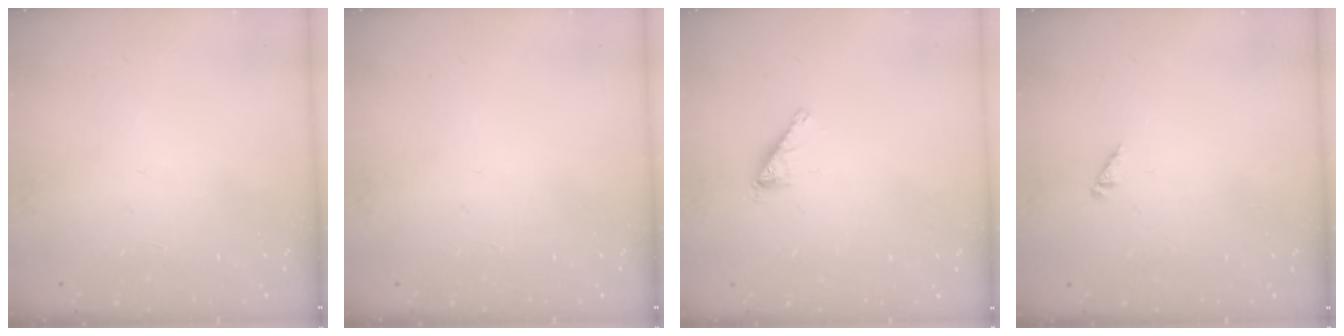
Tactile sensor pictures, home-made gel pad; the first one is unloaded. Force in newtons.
{"total": 0.0}
{"total": 1.8, "press": 1.8, "slide": 0.0}
{"total": 0.0}